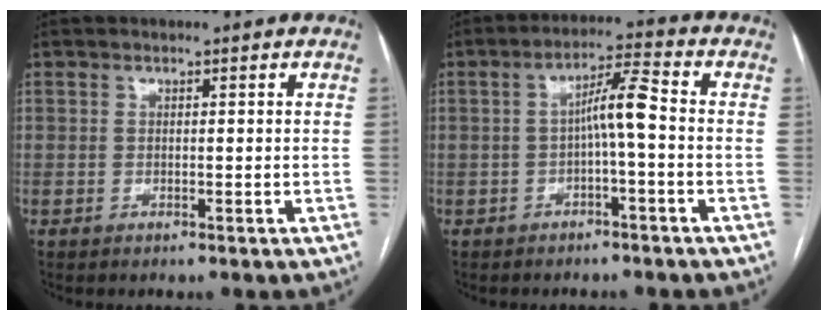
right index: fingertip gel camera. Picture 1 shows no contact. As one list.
[{"total": 5.4, "force": [-0.6, 0.3, 5.3], "torque": [-0.088, 0.021, -0.010]}]